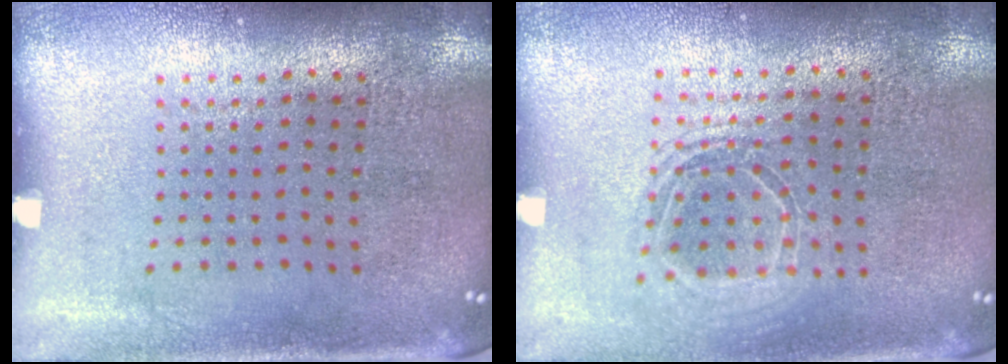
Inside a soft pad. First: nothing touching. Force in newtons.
{"total": 1.5, "press": 1.3, "slide": 0.7}